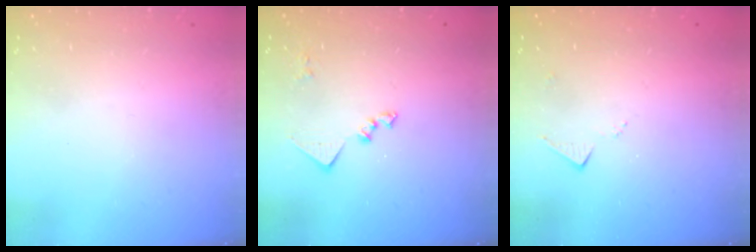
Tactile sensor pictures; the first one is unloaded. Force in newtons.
{"total": 9.6, "press": 9.6, "slide": 0.1}
{"total": 5.6, "press": 5.6, "slide": 0.6}